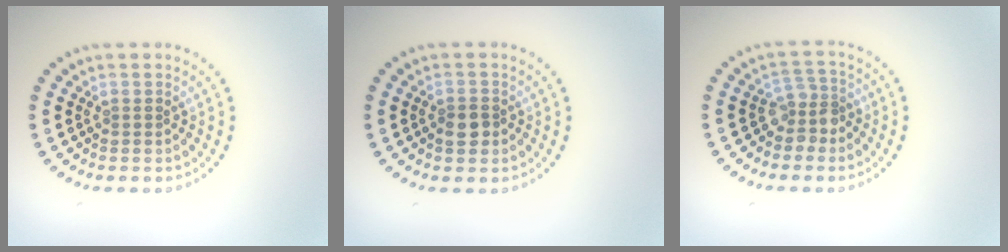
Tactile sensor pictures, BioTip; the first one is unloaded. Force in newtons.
{"total": 1.7, "press": 1.7, "slide": 0.5}
{"total": 2.5, "press": 1.9, "slide": 1.5}